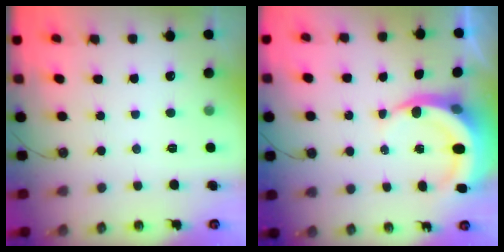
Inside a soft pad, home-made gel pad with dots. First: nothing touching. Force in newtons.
{"total": 8.4, "press": 8.3, "slide": 1.3}